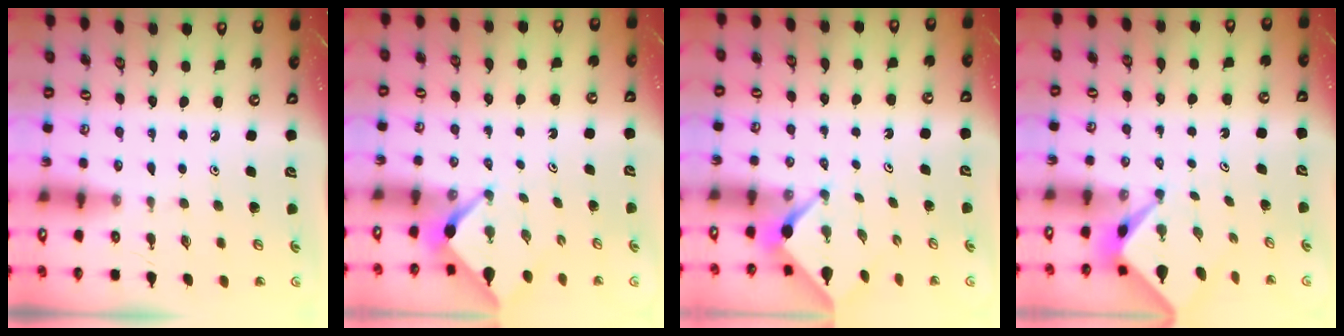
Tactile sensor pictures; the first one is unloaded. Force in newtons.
{"total": 2.7, "press": 2.6, "slide": 0.3}
{"total": 2.4, "press": 2.4, "slide": 0.2}
{"total": 2.1, "press": 2.1, "slide": 0.3}